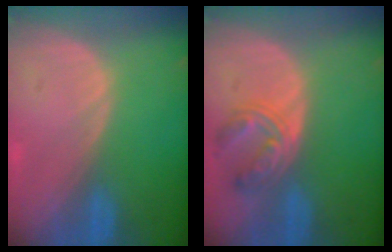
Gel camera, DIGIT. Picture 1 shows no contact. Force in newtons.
{"total": 5.5, "press": 5.5, "slide": 0.5}